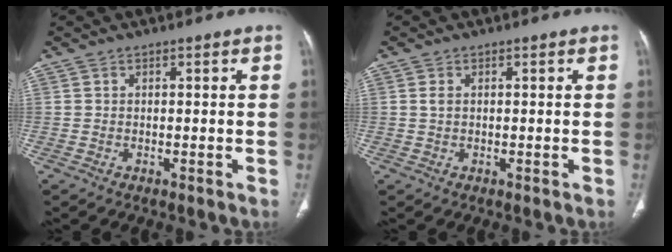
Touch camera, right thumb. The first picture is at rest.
{"total": 1.2, "force": [0.1, 0.8, 0.9], "torque": [-0.017, 0.002, 0.001]}